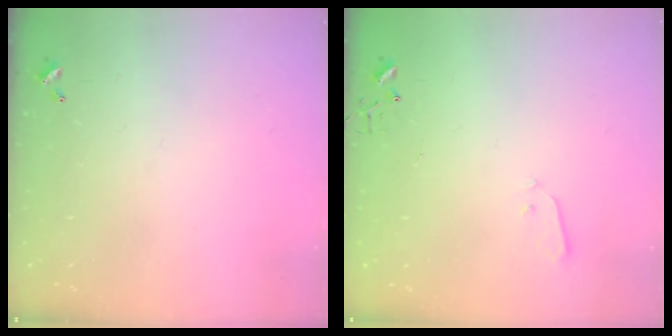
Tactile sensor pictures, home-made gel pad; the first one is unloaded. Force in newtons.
{"total": 3.2, "press": 3.1, "slide": 0.8}